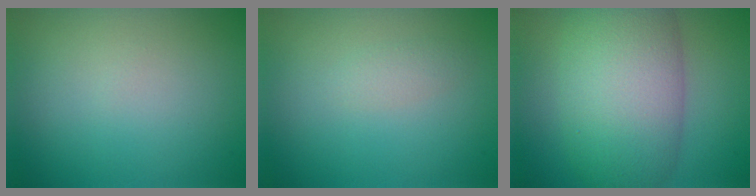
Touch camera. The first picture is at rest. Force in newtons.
{"total": 1.0, "press": 1.0, "slide": 0.0}
{"total": 10.6, "press": 10.6, "slide": 0.3}